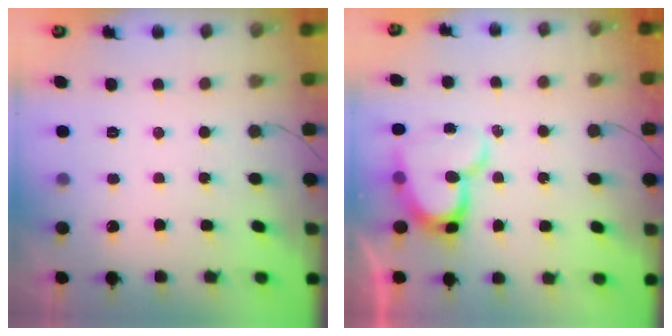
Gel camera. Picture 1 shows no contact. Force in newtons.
{"total": 13.8, "press": 13.7, "slide": 1.3}